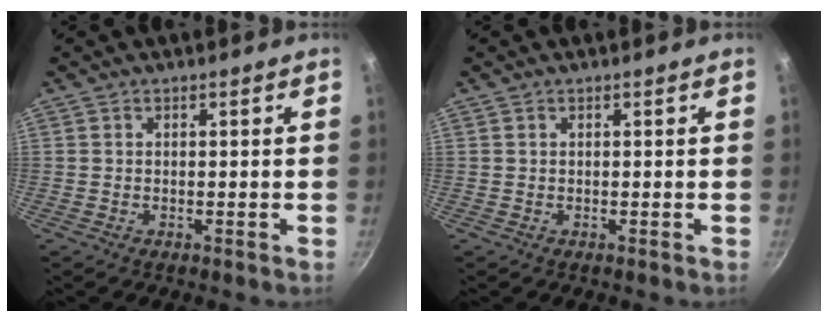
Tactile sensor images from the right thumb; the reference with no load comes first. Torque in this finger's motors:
{"motor_torque": [0.00, 0.00, 0.00, 0.00, 0.00]}